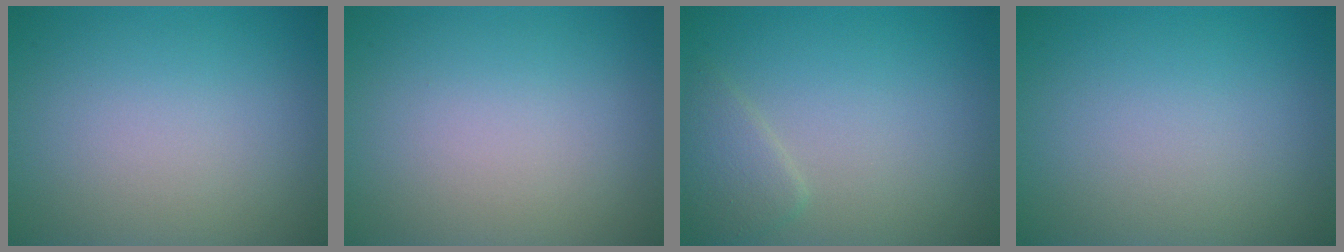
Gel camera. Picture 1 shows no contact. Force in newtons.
{"total": 0.0}
{"total": 1.8, "press": 1.8, "slide": 0.1}
{"total": 0.0}